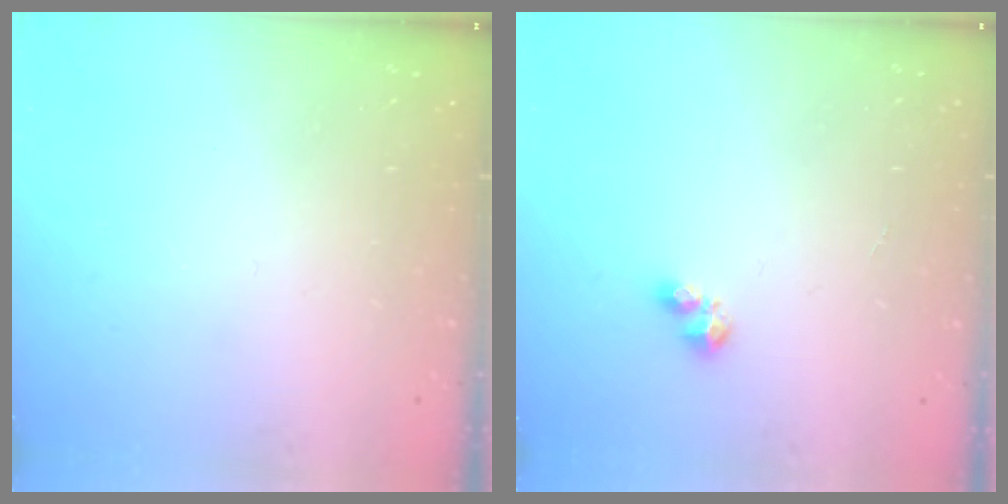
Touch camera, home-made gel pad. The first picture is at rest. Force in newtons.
{"total": 2.7, "press": 2.6, "slide": 0.5}